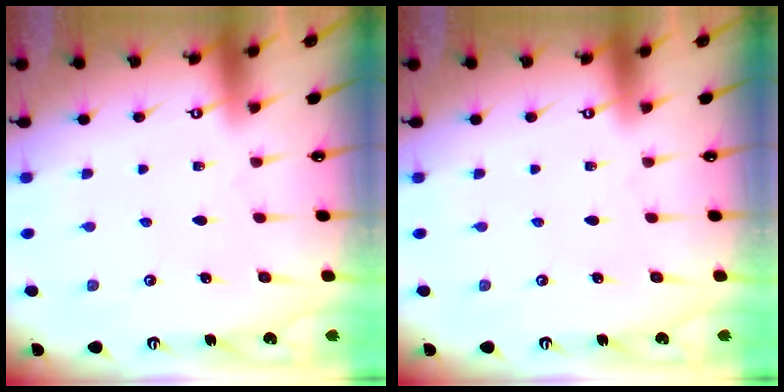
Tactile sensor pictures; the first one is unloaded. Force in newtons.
{"total": 0.0}